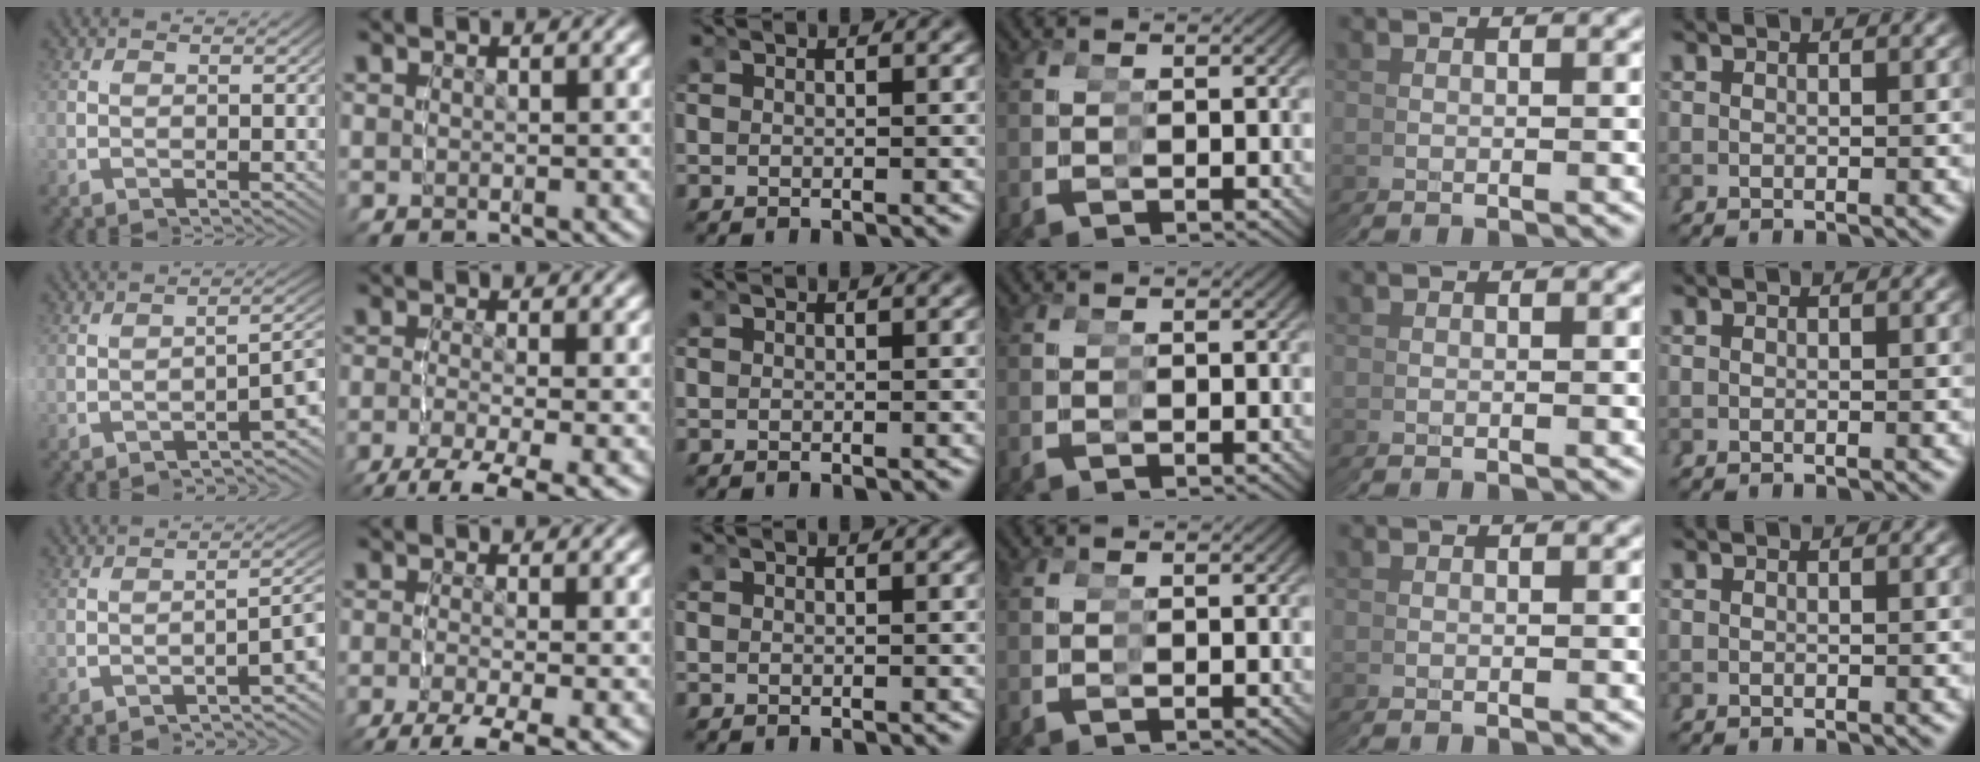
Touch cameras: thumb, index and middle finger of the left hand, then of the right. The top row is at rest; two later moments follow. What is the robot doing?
{"motion": "grasp_and_lifting", "object": "condiment"}